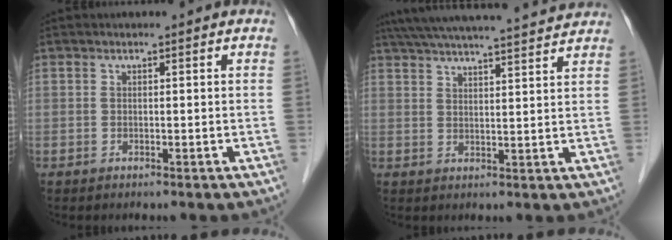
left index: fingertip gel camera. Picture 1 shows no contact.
{"total": 19.0, "force": [17.5, 0.5, 7.2], "torque": [-0.126, 0.027, 0.245]}